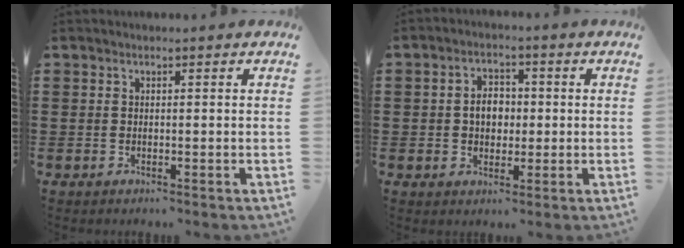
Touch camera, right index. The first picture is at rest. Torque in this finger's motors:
{"motor_torque": [0.19, -0.01, 0.36, 0.08]}